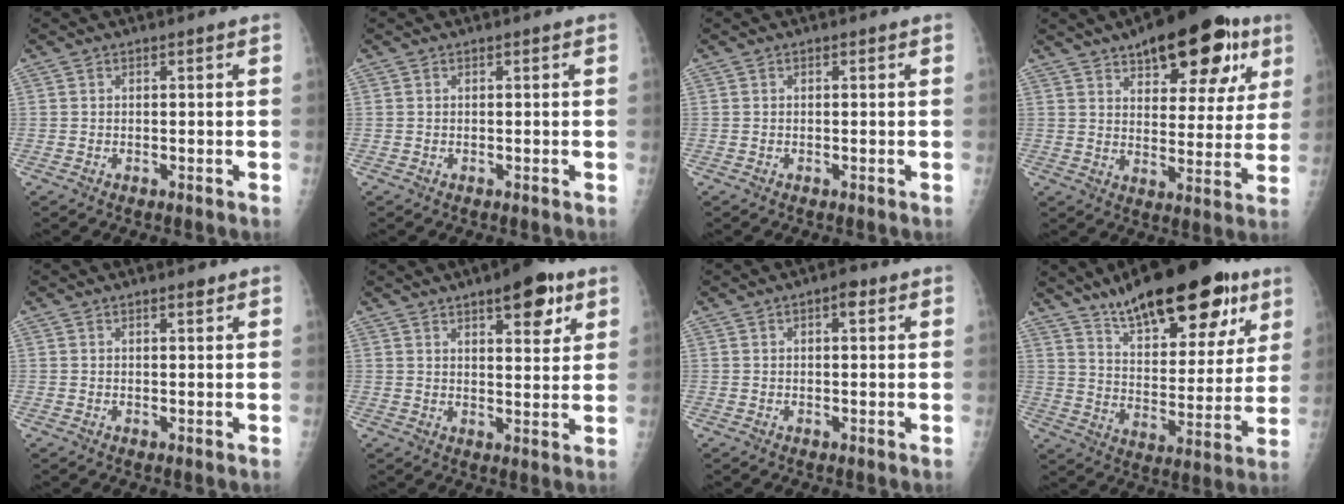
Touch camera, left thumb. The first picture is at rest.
{"total": 0.0}
{"total": 0.0}
{"total": 20.3, "force": [11.0, 9.0, 14.5], "torque": [-0.160, -0.020, 0.155]}
{"total": 1.3, "force": [0.9, 0.5, 0.8], "torque": [-0.008, -0.005, 0.013]}
{"total": 9.9, "force": [5.6, 3.7, 7.2], "torque": [-0.075, -0.024, 0.075]}
{"total": 2.6, "force": [1.1, 1.2, 2.0], "torque": [-0.022, 0.001, 0.013]}
{"total": 24.6, "force": [15.8, 9.2, 16.5], "torque": [-0.206, -0.049, 0.242]}